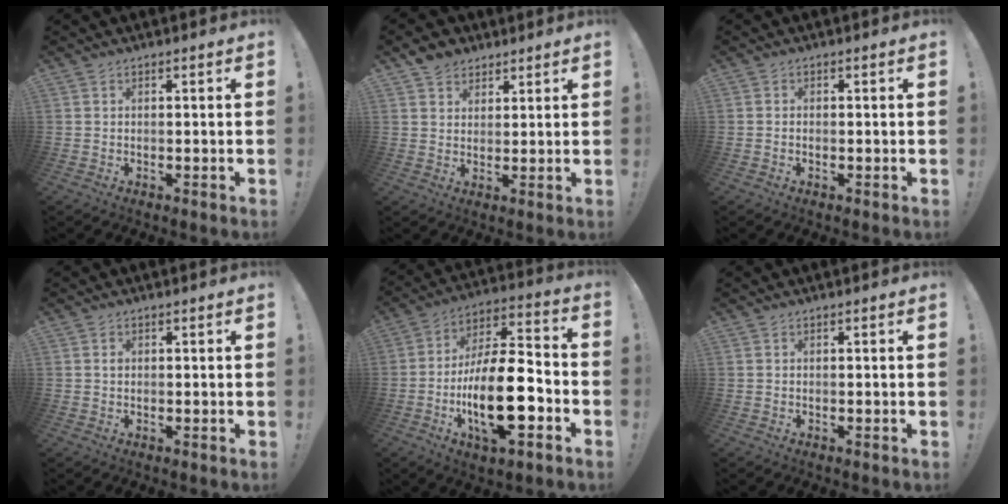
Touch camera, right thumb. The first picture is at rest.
{"total": 5.8, "force": [4.1, 4.1, 1.0], "torque": [-0.020, -0.018, 0.079]}
{"total": 0.7, "force": [0.0, 0.5, 0.5], "torque": [-0.016, 0.005, 0.001]}
{"total": 0.7, "force": [0.1, 0.6, 0.4], "torque": [-0.011, 0.005, 0.002]}
{"total": 21.2, "force": [-7.2, 7.9, 18.3], "torque": [-0.336, 0.035, -0.115]}
{"total": 0.0}